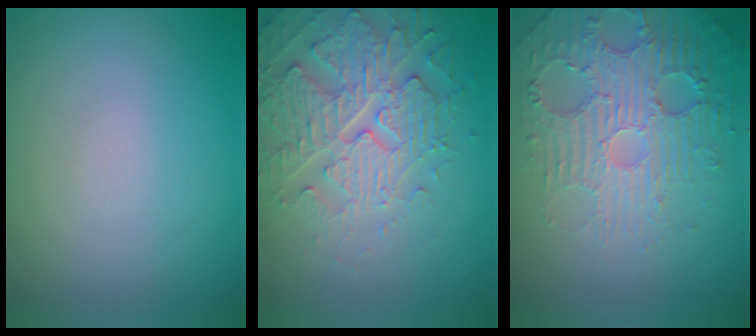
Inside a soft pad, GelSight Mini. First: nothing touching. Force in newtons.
{"total": 4.7, "press": 4.3, "slide": 1.9}
{"total": 5.4, "press": 3.8, "slide": 3.9}